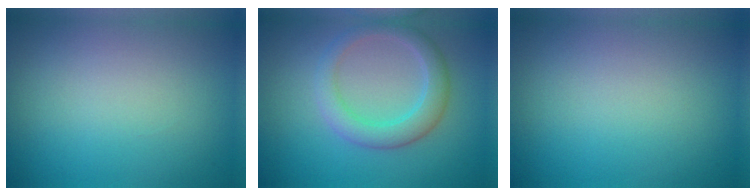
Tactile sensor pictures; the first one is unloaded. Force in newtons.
{"total": 3.4, "press": 3.4, "slide": 0.3}
{"total": 0.0}